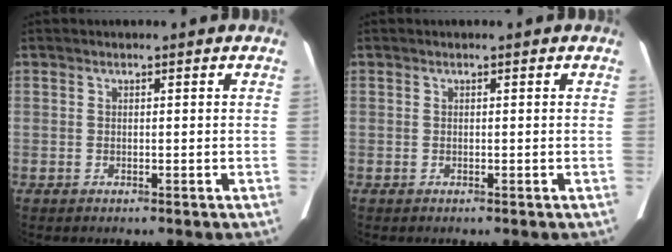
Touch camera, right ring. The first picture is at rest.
{"total": 0.0}